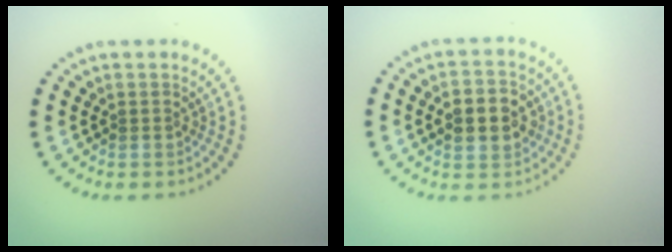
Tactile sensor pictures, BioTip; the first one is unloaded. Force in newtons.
{"total": 4.3, "press": 4.3, "slide": 0.3}